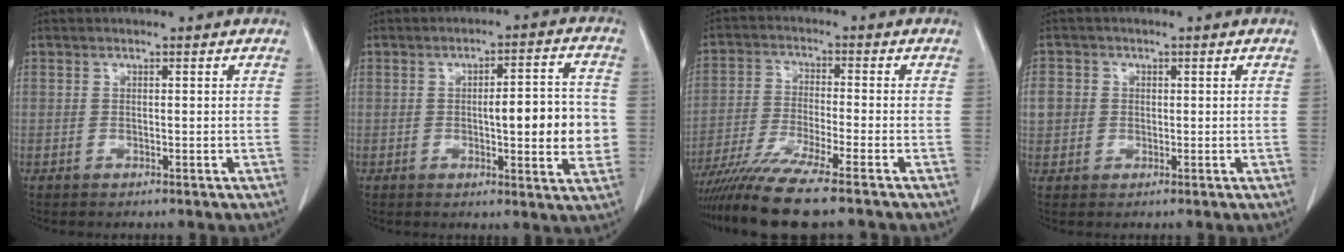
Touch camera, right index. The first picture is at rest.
{"total": 10.2, "force": [-0.7, 2.2, 9.9], "torque": [-0.127, 0.014, -0.008]}
{"total": 10.9, "force": [-8.8, -1.0, 6.4], "torque": [-0.106, -0.032, -0.150]}
{"total": 4.2, "force": [0.5, 4.0, 1.1], "torque": [-0.025, 0.011, 0.012]}